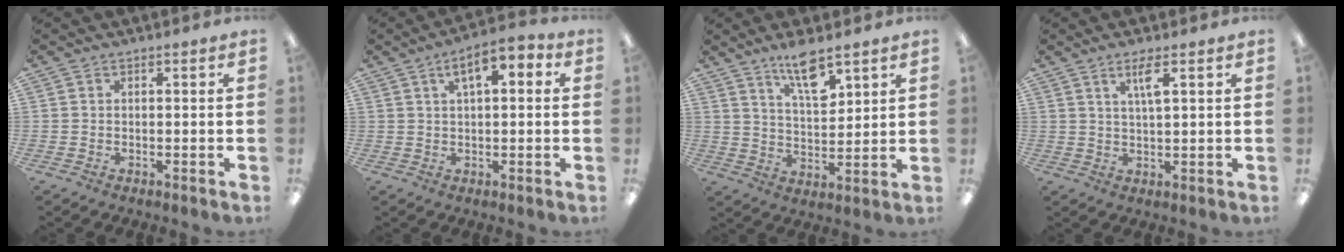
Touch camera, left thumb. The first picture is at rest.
{"total": 7.0, "force": [3.2, 2.9, 5.6], "torque": [-0.078, -0.008, 0.049]}
{"total": 9.4, "force": [7.0, 2.8, 5.7], "torque": [-0.087, -0.044, 0.118]}
{"total": 4.1, "force": [2.3, 0.6, 3.3], "torque": [-0.065, -0.002, 0.037]}